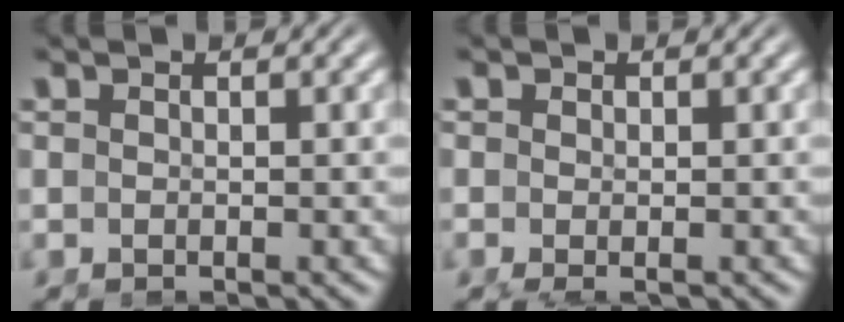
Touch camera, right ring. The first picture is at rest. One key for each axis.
{"total": 1.5, "fx": -0.6, "fy": 1.1, "fz": 0.9, "tx": -0.026, "ty": -0.014, "tz": -0.003}